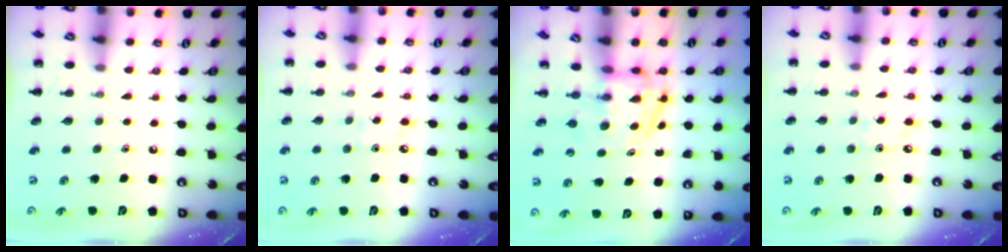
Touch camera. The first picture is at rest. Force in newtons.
{"total": 4.4, "press": 4.2, "slide": 1.1}
{"total": 3.9, "press": 3.8, "slide": 0.6}
{"total": 4.4, "press": 4.2, "slide": 1.1}